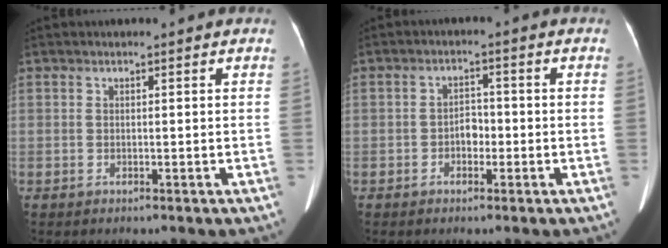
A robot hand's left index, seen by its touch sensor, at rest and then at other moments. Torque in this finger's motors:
{"motor_torque": [0.17, 0.11, 0.04, 0.05]}